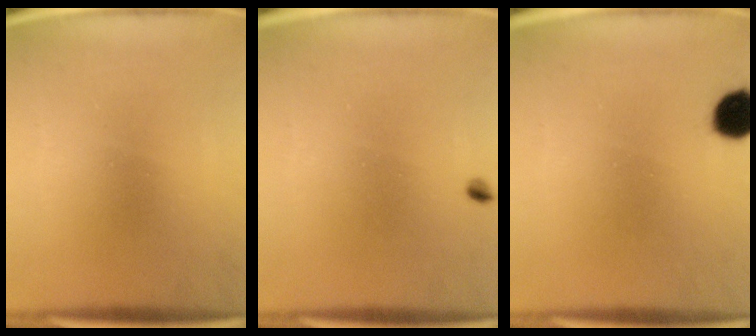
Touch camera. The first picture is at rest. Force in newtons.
{"total": 1.0}
{"total": 6.4}